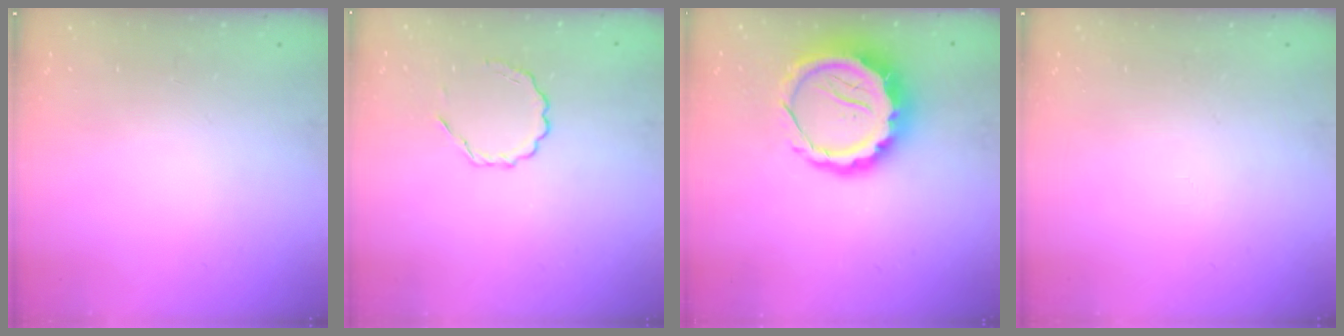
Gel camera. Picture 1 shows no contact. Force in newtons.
{"total": 3.7, "press": 3.5, "slide": 1.1}
{"total": 12.5, "press": 12.1, "slide": 2.9}
{"total": 0.0}